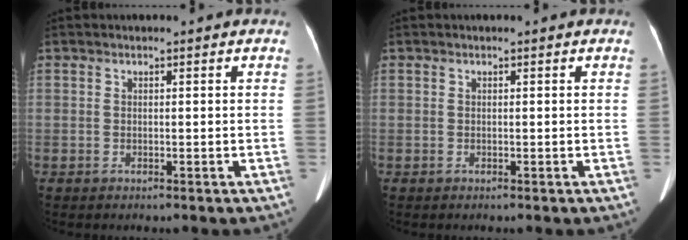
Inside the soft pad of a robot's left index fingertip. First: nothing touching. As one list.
[{"total": 0.0}]